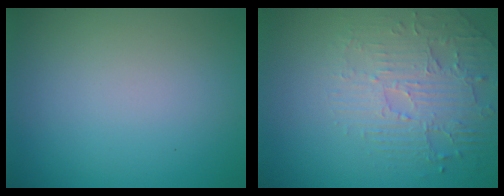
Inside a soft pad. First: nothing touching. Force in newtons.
{"total": 2.8, "press": 2.5, "slide": 1.4}